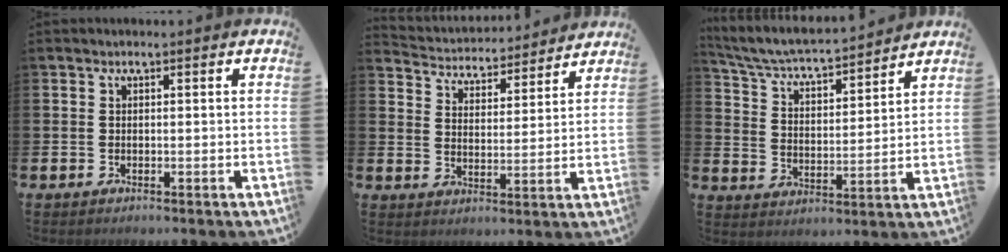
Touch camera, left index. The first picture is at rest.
{"total": 4.2, "force": [4.1, 1.1, -0.2], "torque": [-0.023, -0.040, 0.066]}
{"total": 5.4, "force": [5.2, 0.6, 1.5], "torque": [-0.058, -0.047, 0.083]}